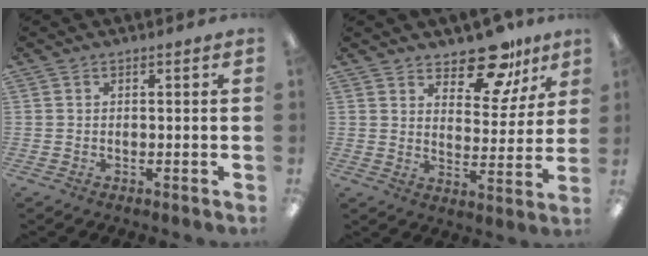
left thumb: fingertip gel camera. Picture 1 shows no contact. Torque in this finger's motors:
{"motor_torque": [0.09, 0.32, -0.22, 0.08, 0.04]}